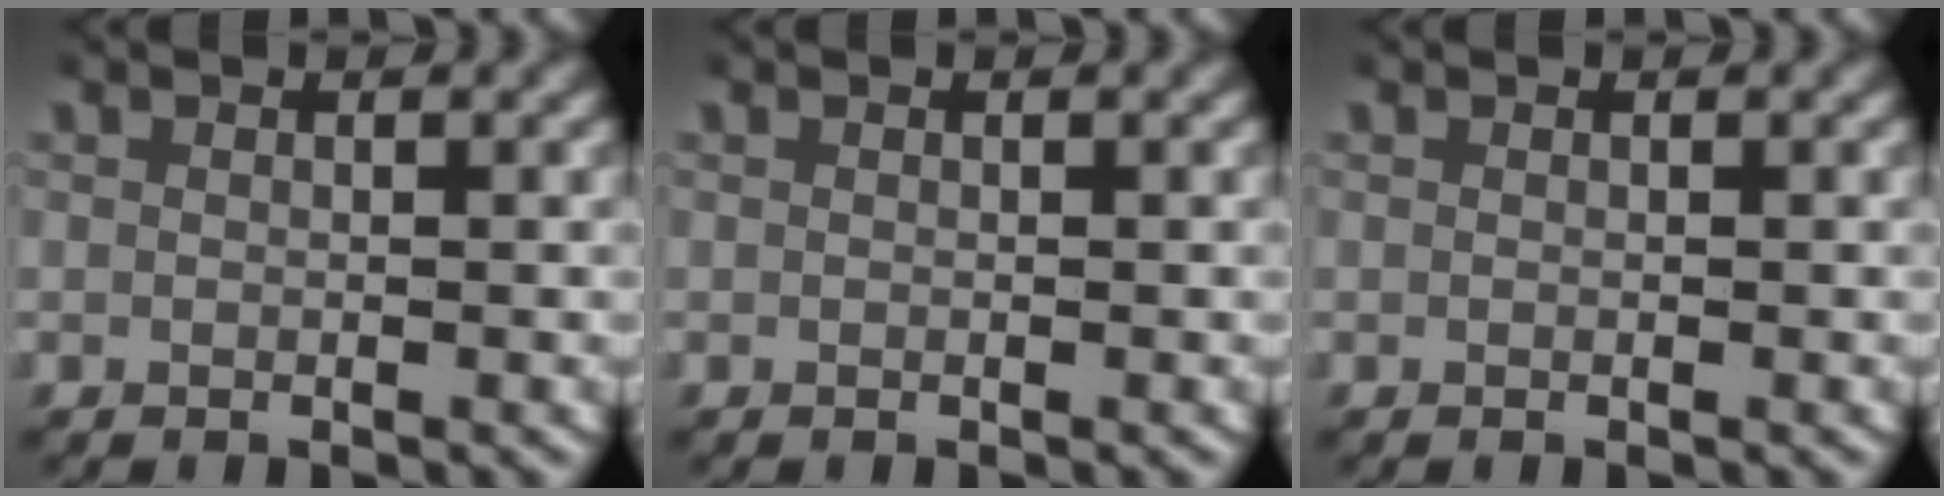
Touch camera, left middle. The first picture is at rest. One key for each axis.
{"total": 0.0}
{"total": 0.0}